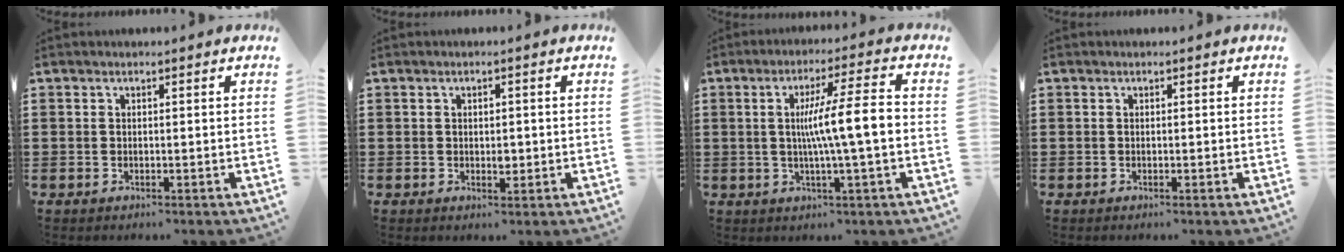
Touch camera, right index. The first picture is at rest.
{"total": 1.6, "force": [0.1, 0.9, 1.3], "torque": [-0.025, 0.004, 0.001]}
{"total": 8.8, "force": [0.0, 0.3, 8.8], "torque": [-0.160, 0.004, -0.008]}
{"total": 0.0}